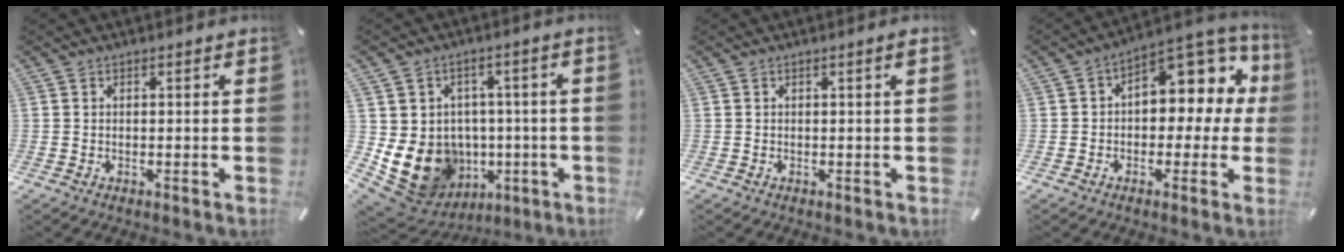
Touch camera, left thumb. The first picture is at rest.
{"total": 14.4, "force": [-3.5, 12.5, 6.3], "torque": [-0.119, 0.003, -0.045]}
{"total": 1.0, "force": [0.2, 0.0, 1.0], "torque": [-0.017, 0.001, 0.002]}
{"total": 10.5, "force": [4.0, 6.8, 6.9], "torque": [-0.078, -0.040, 0.068]}